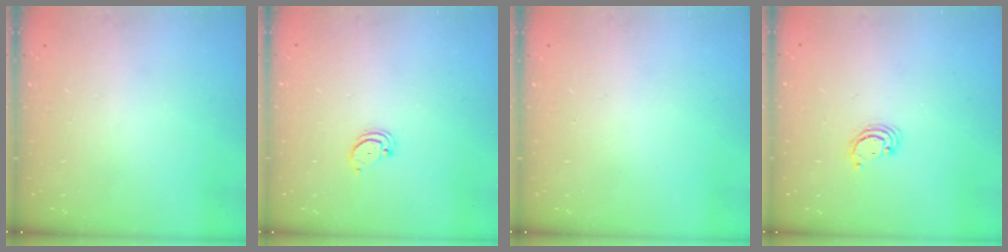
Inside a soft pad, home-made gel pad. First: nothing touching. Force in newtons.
{"total": 1.4, "press": 1.3, "slide": 0.1}
{"total": 0.0}
{"total": 2.6, "press": 2.6, "slide": 0.3}